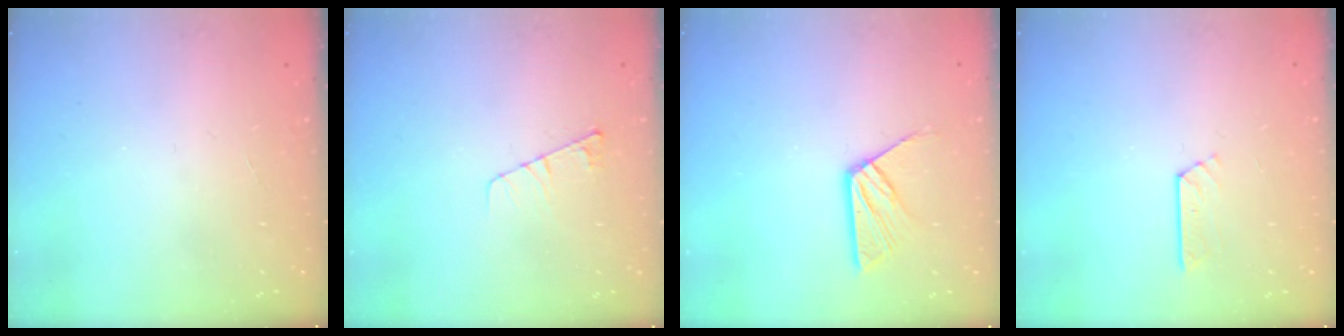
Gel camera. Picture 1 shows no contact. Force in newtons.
{"total": 4.8, "press": 4.8, "slide": 0.5}
{"total": 8.6, "press": 8.6, "slide": 0.7}
{"total": 3.5, "press": 3.5, "slide": 0.4}